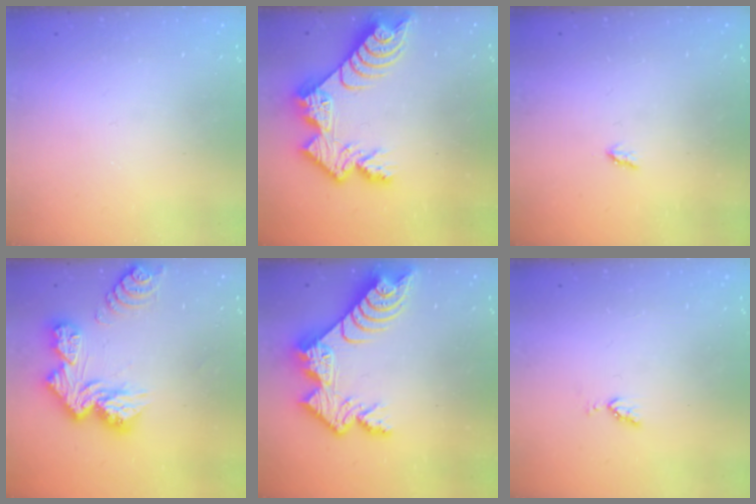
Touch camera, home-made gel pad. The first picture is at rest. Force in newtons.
{"total": 13.8, "press": 13.8, "slide": 1.1}
{"total": 1.9, "press": 1.9, "slide": 0.3}
{"total": 14.2, "press": 14.1, "slide": 1.6}
{"total": 12.9, "press": 12.9, "slide": 1.0}
{"total": 3.5, "press": 3.4, "slide": 0.9}